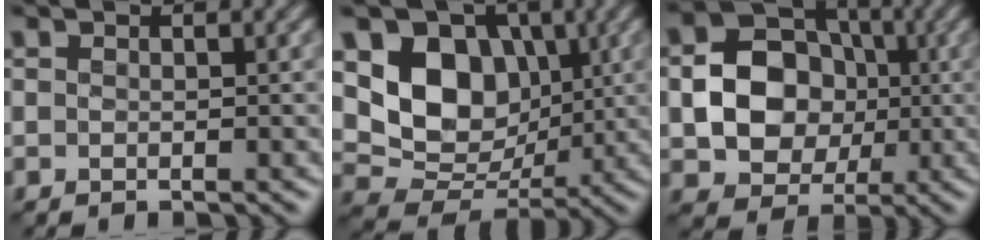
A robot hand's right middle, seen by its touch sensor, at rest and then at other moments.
{"total": 7.8, "force": [1.8, 6.2, 4.4], "torque": [-0.078, -0.014, 0.027]}
{"total": 7.2, "force": [-0.6, 5.9, 4.1], "torque": [-0.053, 0.006, -0.021]}